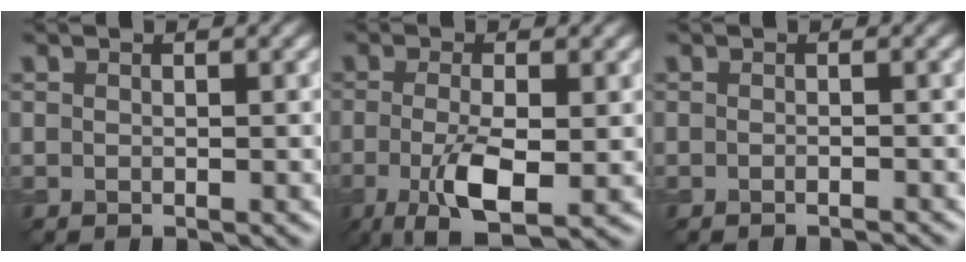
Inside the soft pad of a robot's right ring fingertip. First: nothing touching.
{"total": 6.0, "force": [-1.5, 1.8, 5.5], "torque": [-0.114, -0.014, -0.028]}
{"total": 0.9, "force": [-0.7, 0.1, 0.5], "torque": [-0.003, -0.001, -0.014]}